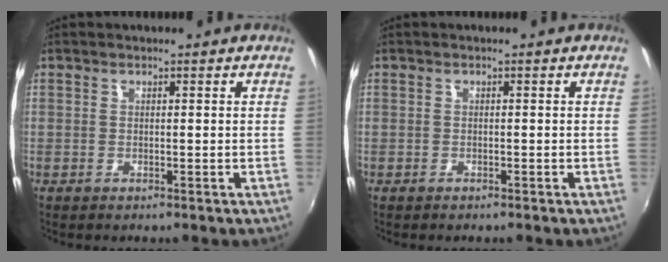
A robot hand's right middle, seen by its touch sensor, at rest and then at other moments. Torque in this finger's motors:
{"motor_torque": [-0.10, -0.10, 0.00, -0.01]}